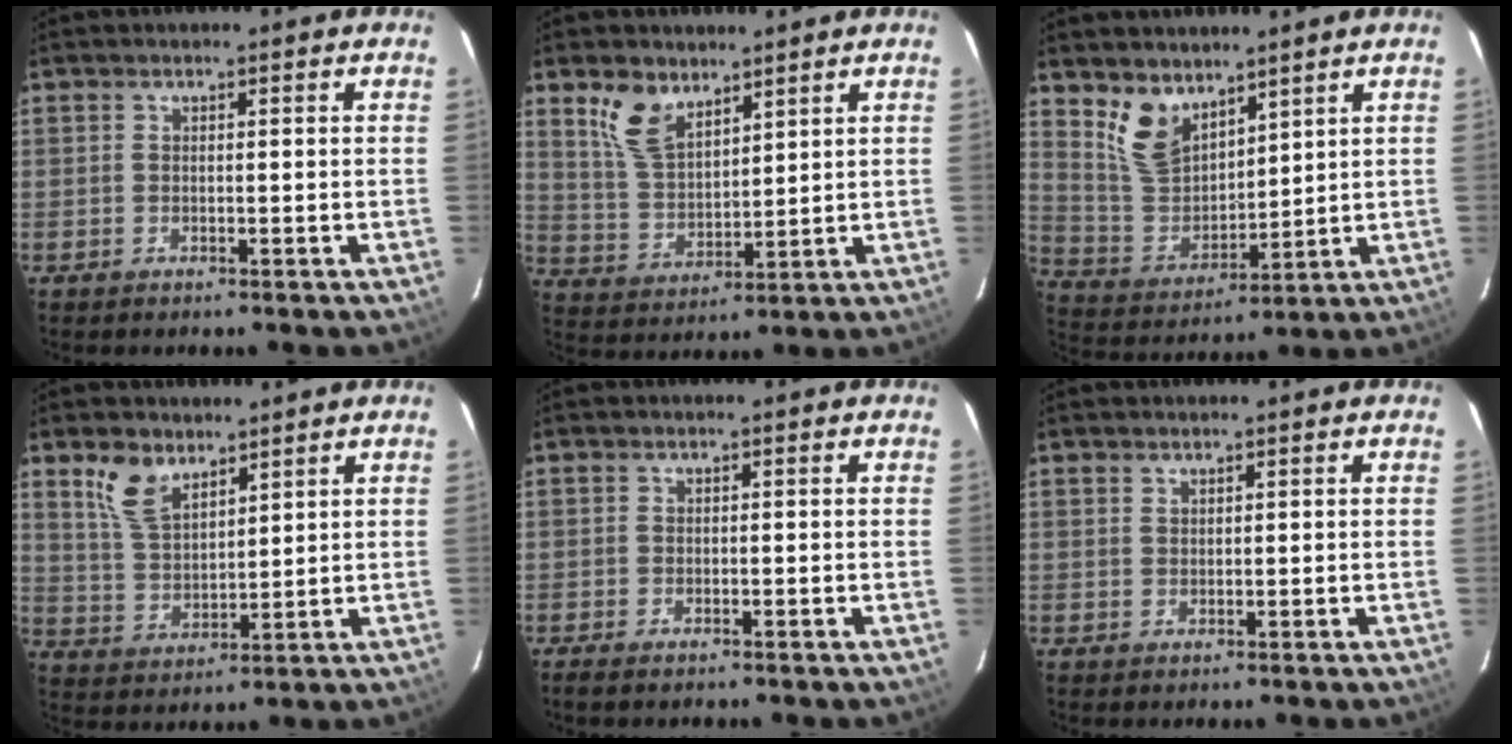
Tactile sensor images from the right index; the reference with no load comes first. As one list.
[{"total": 9.0, "force": [5.8, 4.6, 5.0], "torque": [-0.099, 0.011, 0.122]}, {"total": 9.5, "force": [6.7, 5.1, 4.3], "torque": [-0.085, 0.001, 0.147]}, {"total": 8.0, "force": [5.2, 4.1, 4.5], "torque": [-0.089, 0.010, 0.110]}, {"total": 1.7, "force": [-1.4, 0.6, 0.9], "torque": [-0.020, -0.006, -0.026]}, {"total": 0.6, "force": [0.5, 0.2, 0.0], "torque": [-0.001, 0.001, 0.012]}]